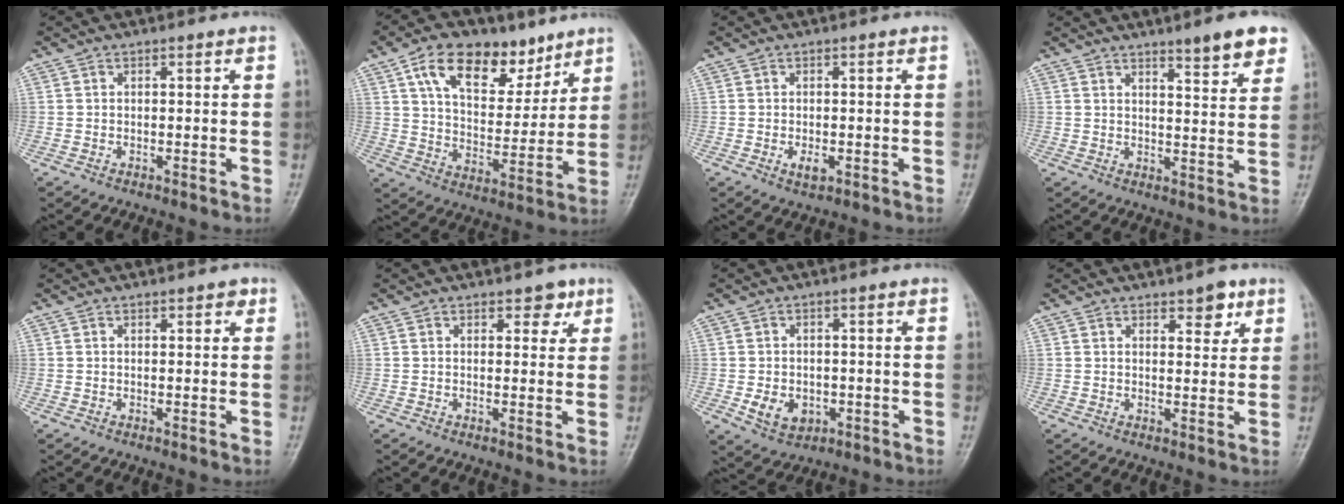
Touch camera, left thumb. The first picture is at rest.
{"total": 16.7, "force": [9.8, 9.4, 9.8], "torque": [-0.117, -0.036, 0.167]}
{"total": 2.4, "force": [-0.7, 1.4, 1.9], "torque": [-0.029, -0.002, -0.010]}
{"total": 7.7, "force": [5.4, 1.5, 5.3], "torque": [-0.058, -0.033, 0.073]}
{"total": 1.4, "force": [0.8, 0.7, 0.9], "torque": [-0.004, -0.001, 0.007]}
{"total": 2.9, "force": [1.8, 1.8, 1.5], "torque": [0.001, -0.008, 0.022]}
{"total": 5.7, "force": [-1.4, 4.4, 3.3], "torque": [-0.043, 0.002, -0.011]}
{"total": 4.1, "force": [2.5, 2.0, 2.5], "torque": [-0.013, -0.014, 0.034]}